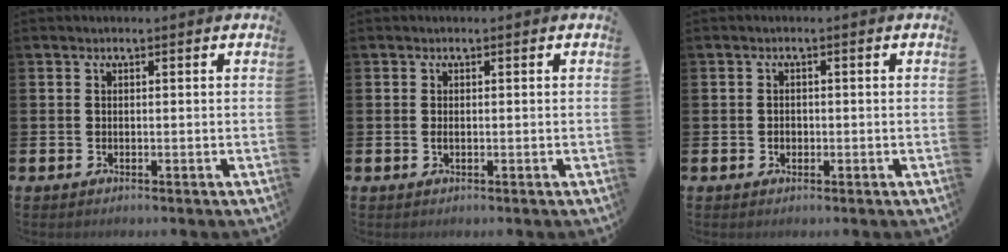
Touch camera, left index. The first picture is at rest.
{"total": 0.6, "force": [0.0, 0.3, 0.6], "torque": [-0.012, 0.002, -0.001]}
{"total": 1.1, "force": [-0.2, 1.0, 0.5], "torque": [0.003, 0.001, -0.009]}